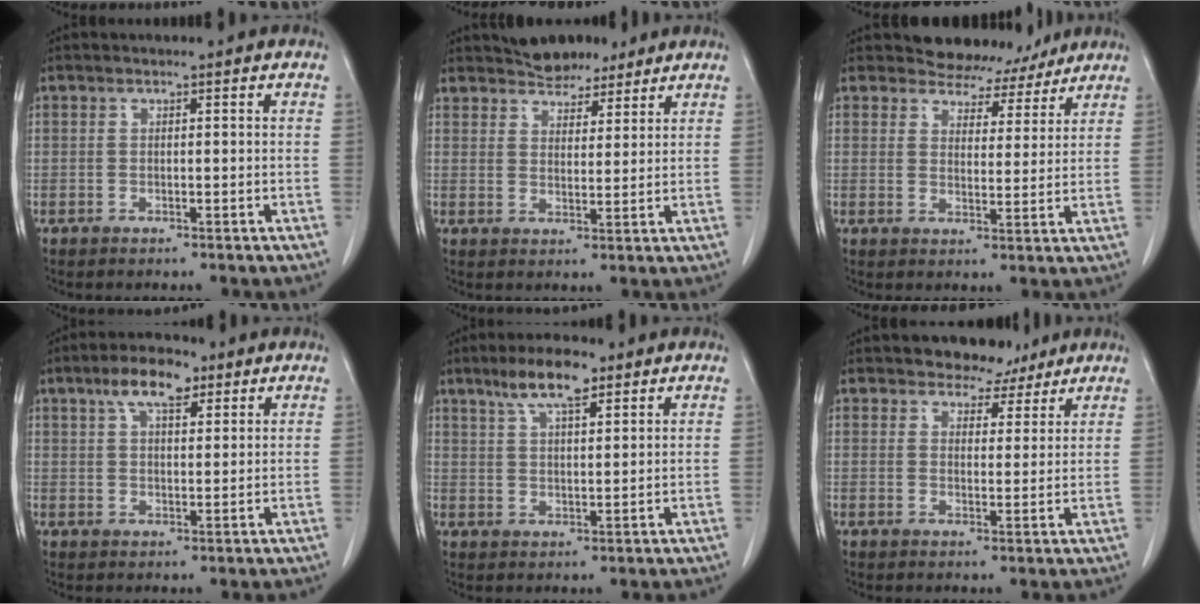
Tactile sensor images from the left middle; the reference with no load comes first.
{"total": 6.2, "force": [5.5, 2.5, 1.5], "torque": [-0.027, 0.008, 0.095]}
{"total": 7.8, "force": [7.0, 3.3, 0.0], "torque": [0.019, -0.004, 0.084]}
{"total": 6.8, "force": [4.1, 2.7, 4.8], "torque": [-0.088, 0.016, 0.069]}
{"total": 7.4, "force": [5.0, 1.8, 5.2], "torque": [-0.100, 0.010, 0.090]}
{"total": 5.4, "force": [4.4, 3.0, 0.8], "torque": [-0.005, -0.001, 0.062]}